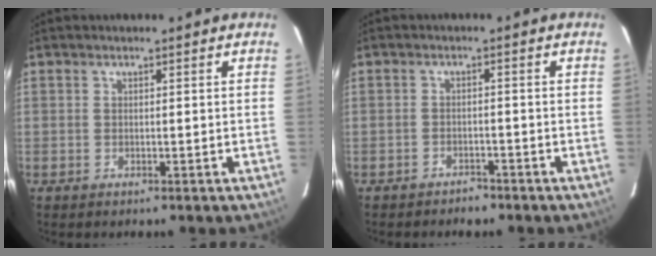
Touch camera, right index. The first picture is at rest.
{"total": 2.0, "force": [-1.7, 0.9, 0.3], "torque": [-0.009, 0.000, -0.023]}